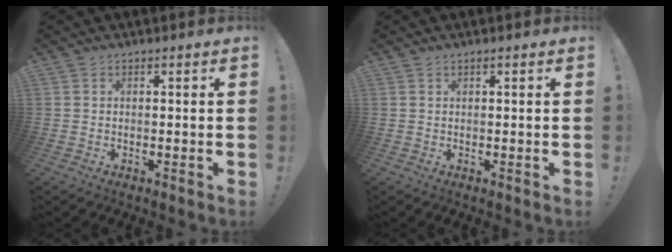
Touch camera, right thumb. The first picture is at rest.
{"total": 0.7, "force": [0.4, -0.1, 0.5], "torque": [-0.015, 0.002, 0.008]}